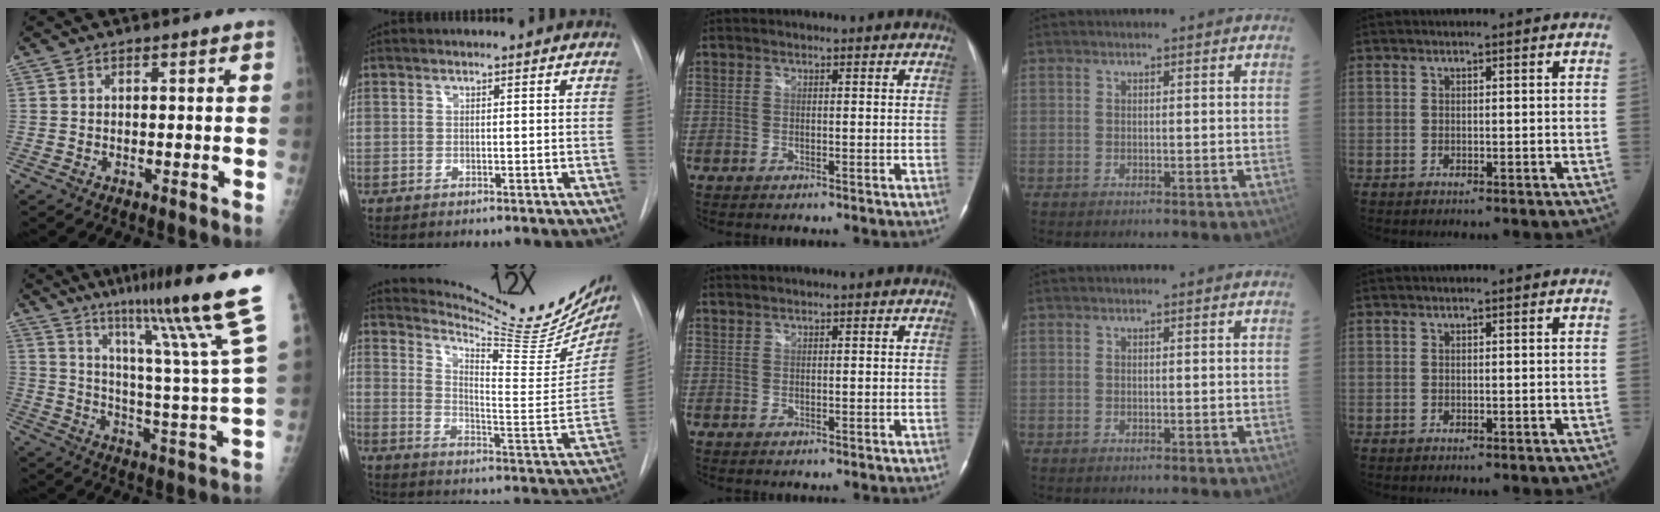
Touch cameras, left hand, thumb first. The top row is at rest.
{"thumb": {"total": 24.4, "force": [16.4, -0.7, 18.1], "torque": [-0.257, -0.093, 0.240]}, "index": {"total": 22.0, "force": [19.8, 3.4, 9.0], "torque": [-0.129, -0.084, 0.260]}, "middle": {"total": 0.8, "force": [0.8, 0.0, 0.1], "torque": [-0.007, 0.007, 0.021]}}